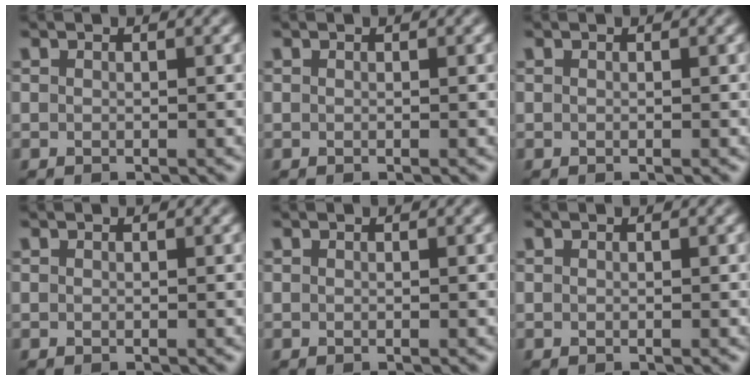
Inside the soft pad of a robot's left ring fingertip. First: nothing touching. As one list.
[{"total": 0.0}, {"total": 0.0}, {"total": 0.0}, {"total": 0.0}, {"total": 0.0}]